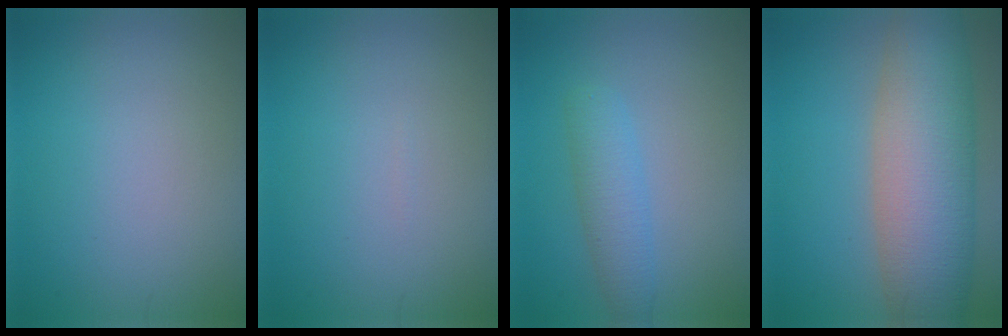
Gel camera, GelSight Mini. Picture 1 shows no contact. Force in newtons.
{"total": 0.0}
{"total": 2.8, "press": 2.8, "slide": 0.1}
{"total": 11.0, "press": 10.9, "slide": 0.8}